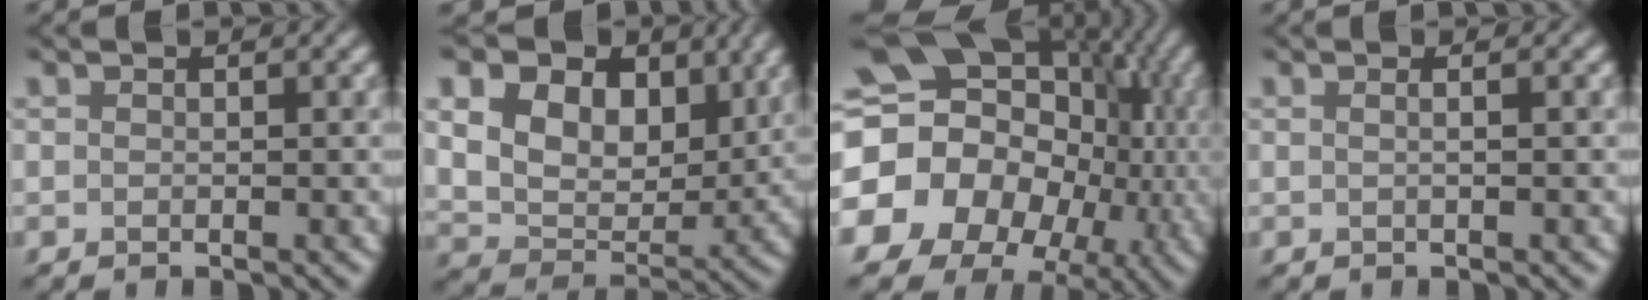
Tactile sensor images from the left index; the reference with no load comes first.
{"total": 13.1, "force": [5.6, 8.9, 7.8], "torque": [-0.153, 0.017, 0.098]}
{"total": 19.8, "force": [-1.6, 16.8, 10.3], "torque": [-0.186, -0.010, -0.036]}
{"total": 1.9, "force": [0.5, 0.9, 1.5], "torque": [-0.004, 0.002, -0.015]}